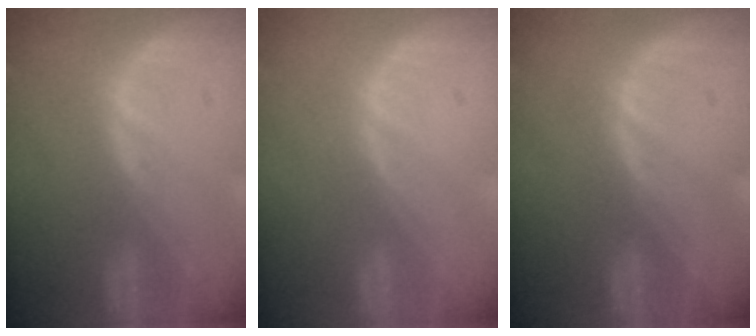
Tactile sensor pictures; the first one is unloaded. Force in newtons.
{"total": 0.0}
{"total": 0.0}